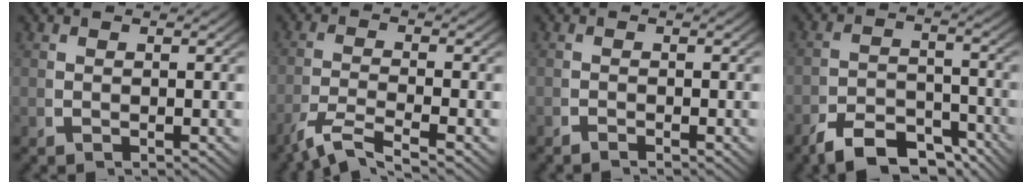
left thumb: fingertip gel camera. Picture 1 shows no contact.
{"total": 5.8, "force": [-4.0, 2.2, 3.6], "torque": [-0.080, -0.019, -0.060]}
{"total": 0.8, "force": [-0.8, -0.1, 0.1], "torque": [0.005, -0.002, -0.018]}
{"total": 7.5, "force": [-6.0, 3.5, 3.0], "torque": [-0.042, -0.027, -0.095]}